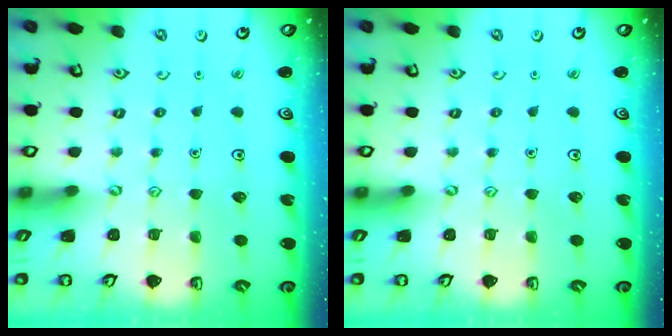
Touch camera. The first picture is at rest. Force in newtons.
{"total": 0.0}